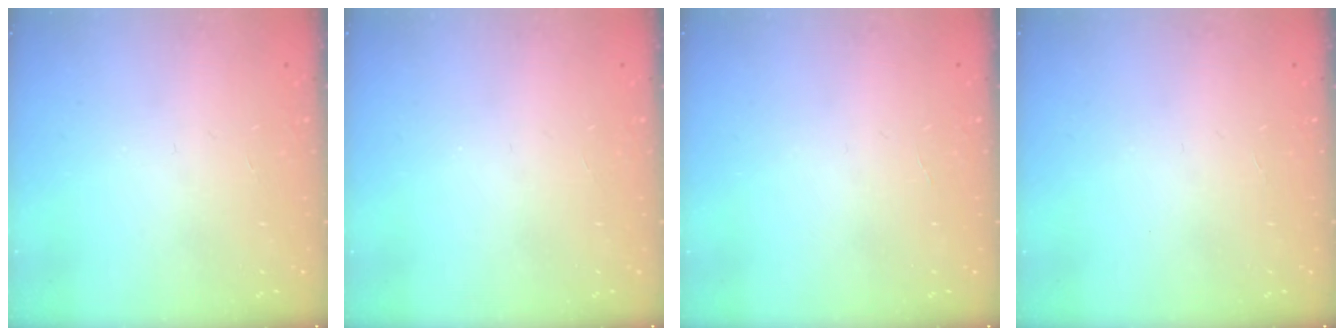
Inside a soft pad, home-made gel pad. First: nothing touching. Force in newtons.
{"total": 0.0}
{"total": 0.0}
{"total": 0.0}